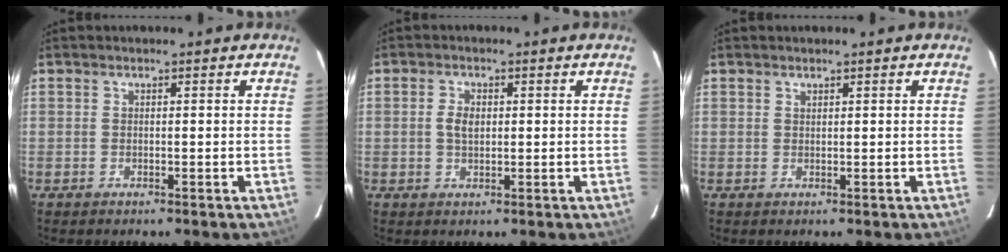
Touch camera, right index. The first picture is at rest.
{"total": 2.9, "force": [0.2, 1.8, 2.3], "torque": [-0.044, 0.005, 0.005]}
{"total": 0.5, "force": [0.5, 0.0, 0.0], "torque": [-0.001, 0.001, 0.010]}